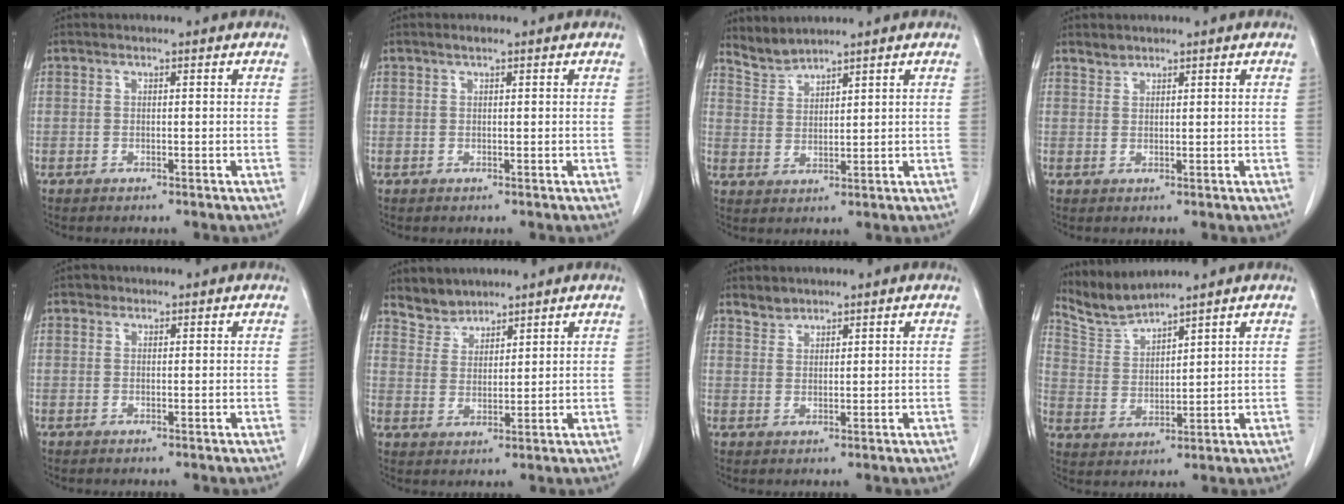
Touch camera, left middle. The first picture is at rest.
{"total": 0.8, "force": [0.6, 0.1, 0.5], "torque": [-0.016, 0.002, 0.011]}
{"total": 3.4, "force": [3.4, -0.2, -0.4], "torque": [0.002, 0.000, 0.075]}
{"total": 1.3, "force": [1.2, 0.4, 0.0], "torque": [0.002, 0.001, 0.022]}
{"total": 0.7, "force": [0.5, 0.5, 0.0], "torque": [-0.002, 0.000, 0.005]}
{"total": 4.0, "force": [3.7, 1.5, -0.3], "torque": [0.010, 0.007, 0.074]}
{"total": 2.1, "force": [1.9, 0.9, 0.0], "torque": [0.002, 0.003, 0.035]}
{"total": 5.5, "force": [5.4, -1.0, -0.1], "torque": [-0.013, -0.003, 0.123]}